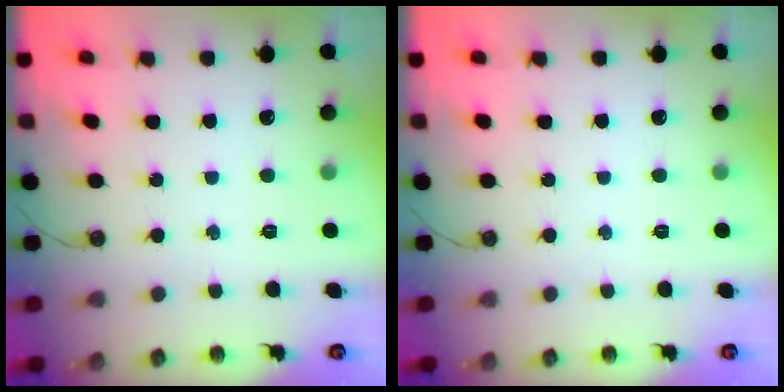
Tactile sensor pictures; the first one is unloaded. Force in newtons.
{"total": 0.0}